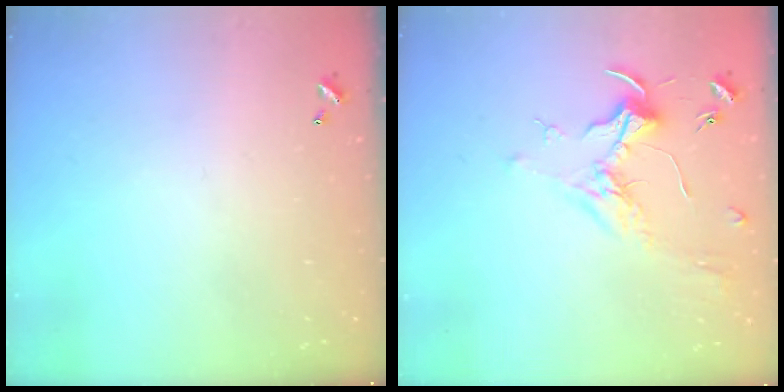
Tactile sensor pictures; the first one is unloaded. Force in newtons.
{"total": 1.7, "press": 1.5, "slide": 0.7}